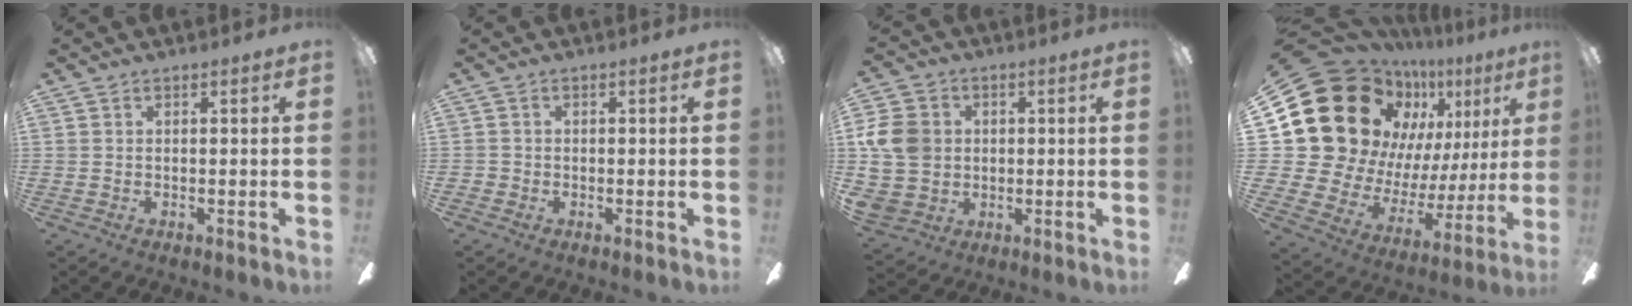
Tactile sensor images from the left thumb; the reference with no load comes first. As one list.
[{"total": 1.4, "force": [-0.8, 1.1, 0.3], "torque": [-0.004, 0.006, -0.018]}, {"total": 11.6, "force": [1.7, 10.3, 4.9], "torque": [-0.111, 0.010, 0.038]}, {"total": 26.5, "force": [12.9, 18.8, 13.6], "torque": [-0.245, -0.099, 0.271]}]